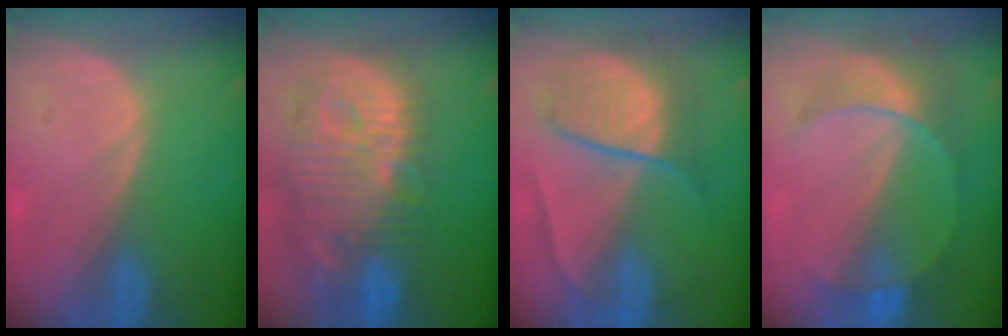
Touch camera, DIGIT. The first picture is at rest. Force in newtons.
{"total": 13.8, "press": 12.0, "slide": 6.7}
{"total": 7.6, "press": 7.6, "slide": 0.3}
{"total": 7.6, "press": 6.7, "slide": 3.6}